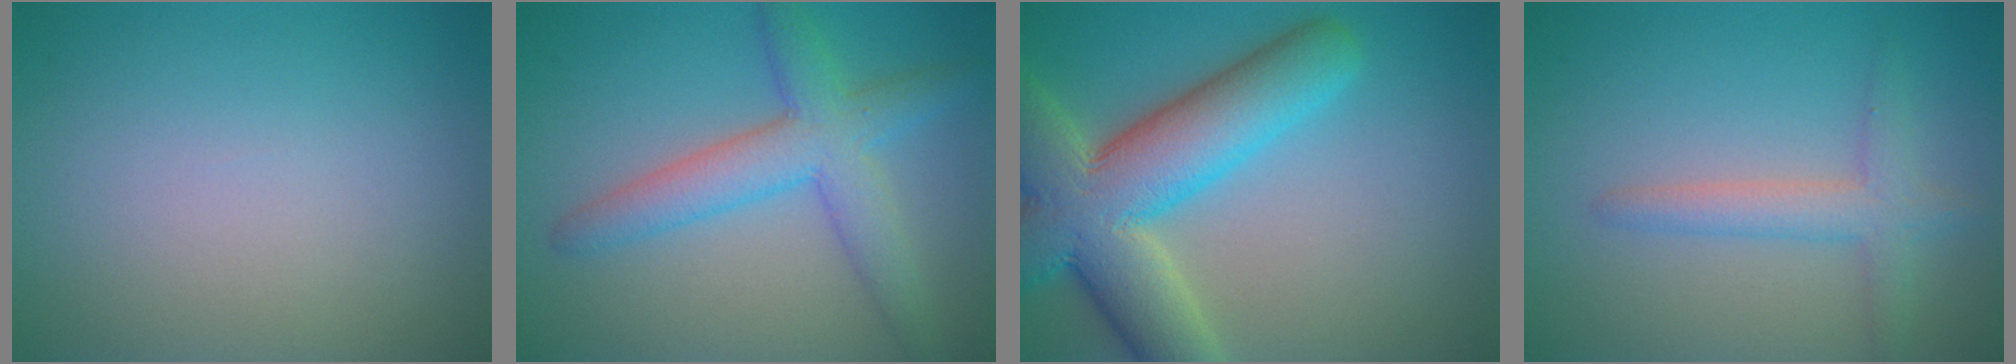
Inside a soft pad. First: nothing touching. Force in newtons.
{"total": 5.2, "press": 5.2, "slide": 0.3}
{"total": 10.9, "press": 10.9, "slide": 0.8}
{"total": 2.6, "press": 2.6, "slide": 0.2}